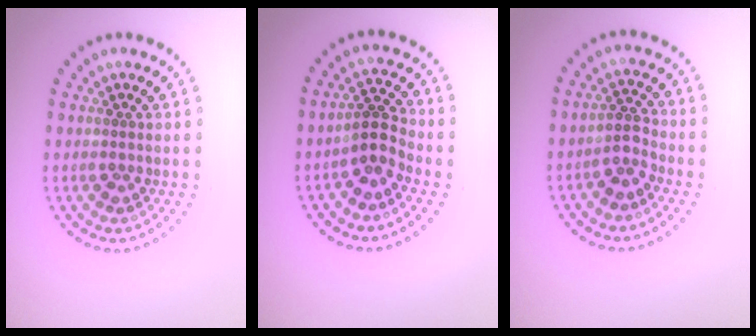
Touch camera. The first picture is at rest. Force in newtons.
{"total": 2.6, "press": 2.2, "slide": 1.4}
{"total": 2.1, "press": 1.7, "slide": 1.2}